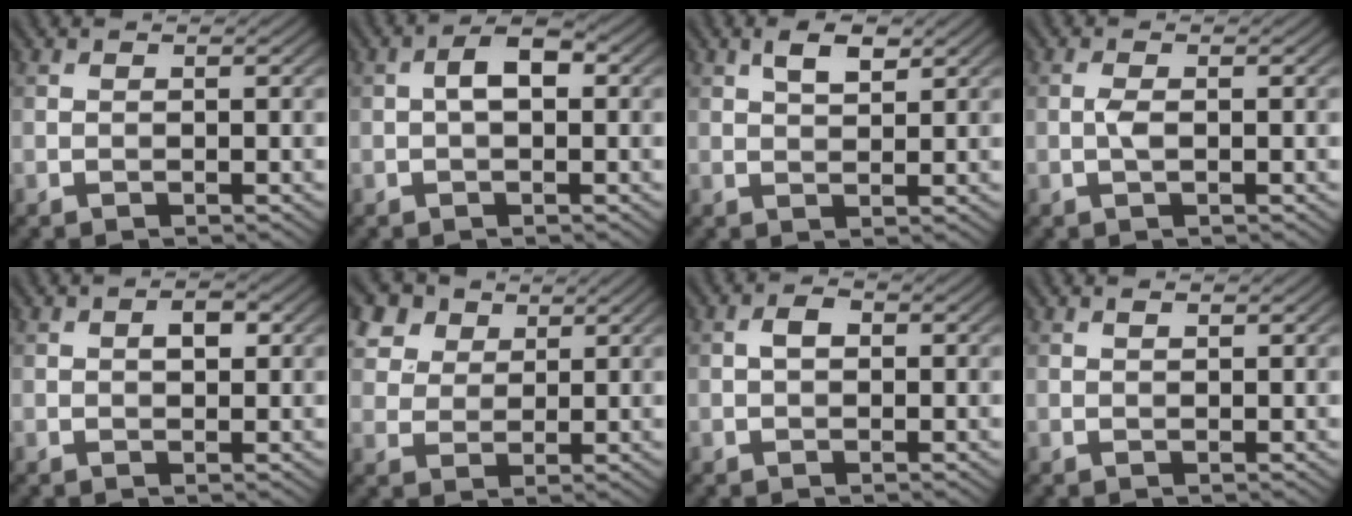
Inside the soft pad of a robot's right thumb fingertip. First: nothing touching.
{"total": 3.4, "force": [0.2, 1.7, 2.9], "torque": [-0.048, 0.010, -0.003]}
{"total": 3.2, "force": [1.6, 1.3, 2.4], "torque": [-0.048, 0.004, 0.031]}
{"total": 1.4, "force": [-0.3, 0.3, 1.4], "torque": [-0.033, 0.004, -0.007]}
{"total": 1.9, "force": [0.4, 1.0, 1.6], "torque": [-0.023, 0.003, 0.005]}
{"total": 7.6, "force": [4.8, 4.9, 3.4], "torque": [-0.121, 0.004, 0.095]}
{"total": 1.7, "force": [0.0, 1.0, 1.3], "torque": [-0.024, 0.006, -0.004]}
{"total": 0.6, "force": [0.4, 0.1, 0.4], "torque": [-0.011, 0.002, 0.007]}